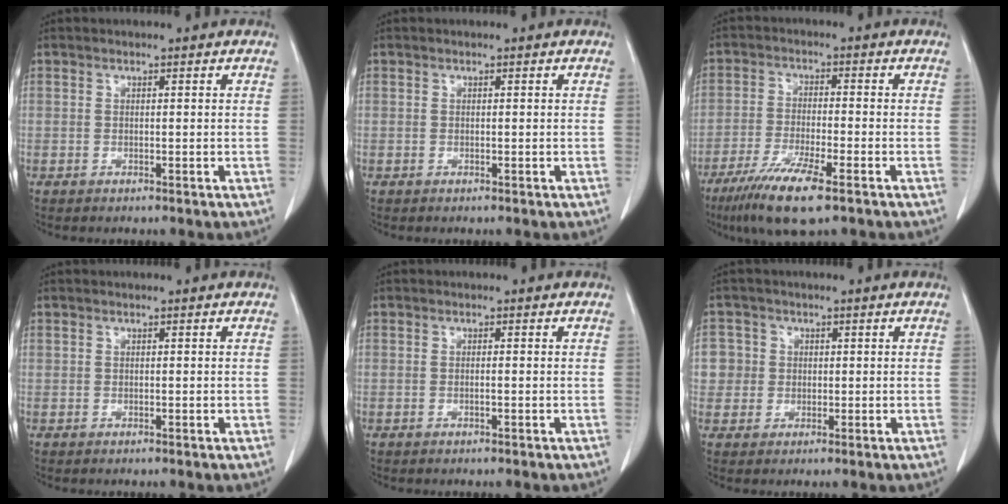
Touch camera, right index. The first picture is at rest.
{"total": 0.0}
{"total": 9.0, "force": [-5.7, 1.1, 6.9], "torque": [-0.132, -0.021, -0.100]}
{"total": 0.0}
{"total": 0.6, "force": [-0.2, 0.0, 0.6], "torque": [-0.012, 0.001, -0.002]}
{"total": 4.0, "force": [0.4, 4.0, 0.1], "torque": [0.013, 0.010, 0.008]}